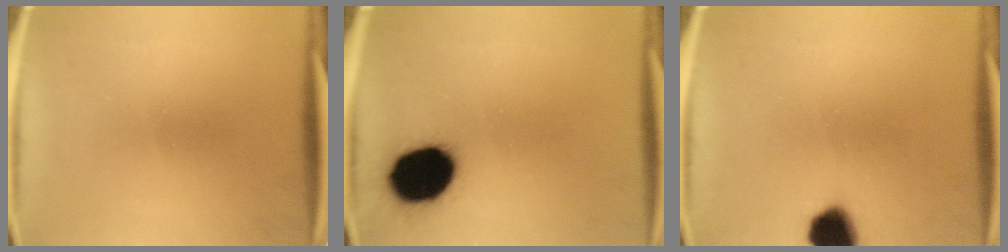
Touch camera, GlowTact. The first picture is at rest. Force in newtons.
{"total": 17.4}
{"total": 8.8}